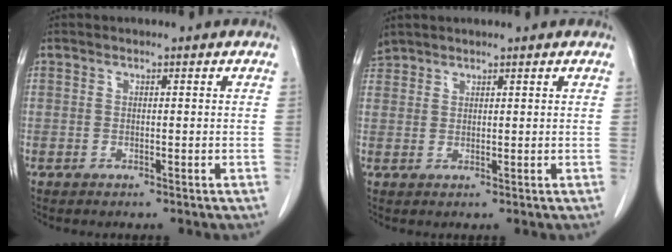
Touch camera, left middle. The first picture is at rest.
{"total": 2.3, "force": [2.2, 0.7, -0.1], "torque": [-0.003, 0.014, 0.045]}